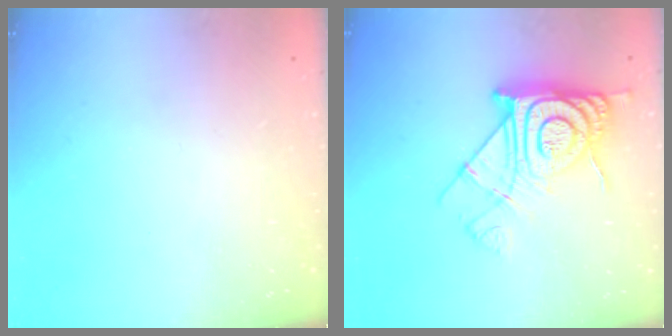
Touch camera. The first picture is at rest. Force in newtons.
{"total": 16.9, "press": 16.8, "slide": 1.5}